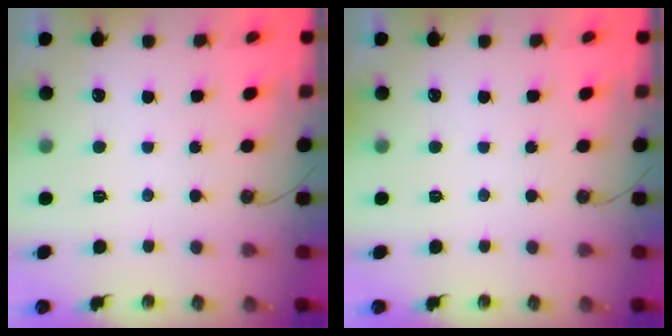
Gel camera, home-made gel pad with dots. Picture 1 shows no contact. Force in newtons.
{"total": 1.2, "press": 1.1, "slide": 0.3}